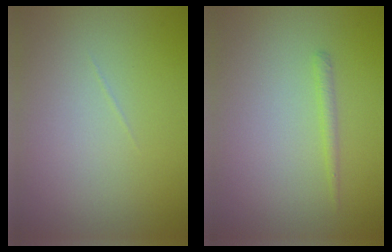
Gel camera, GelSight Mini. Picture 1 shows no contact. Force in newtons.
{"total": 0.9, "press": 0.9, "slide": 0.1}